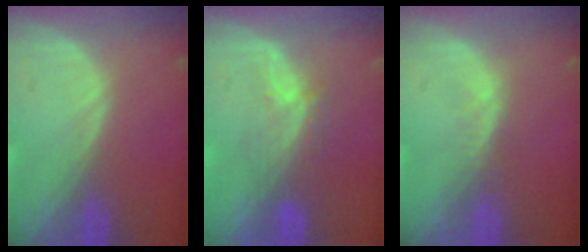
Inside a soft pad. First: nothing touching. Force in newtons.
{"total": 4.5, "press": 4.3, "slide": 1.5}
{"total": 1.1, "press": 1.1, "slide": 0.3}